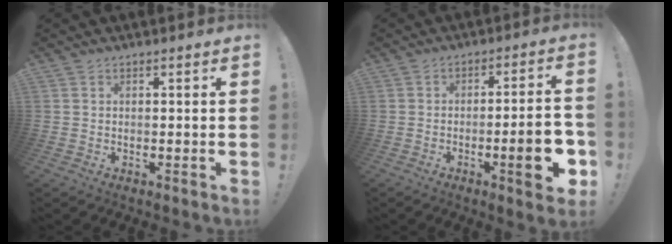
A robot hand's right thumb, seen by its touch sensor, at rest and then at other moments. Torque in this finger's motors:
{"motor_torque": [1.66, 1.86, 1.00, -0.99, 0.29]}